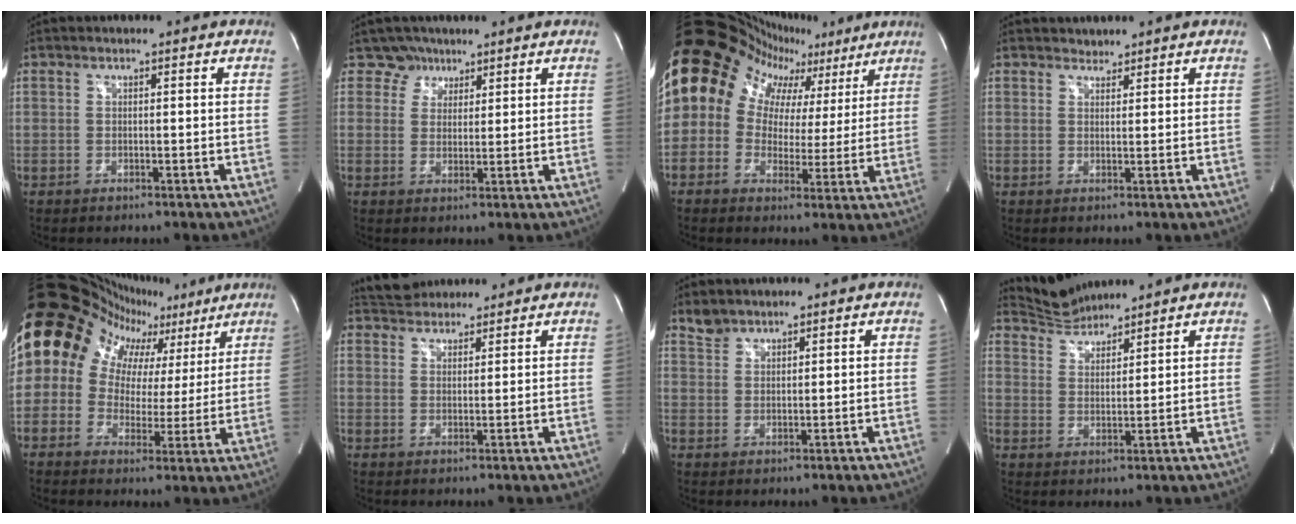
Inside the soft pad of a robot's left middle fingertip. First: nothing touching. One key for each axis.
{"total": 3.3, "fx": 2.4, "fy": 2.2, "fz": -0.8, "tx": 0.024, "ty": -0.007, "tz": 0.034}
{"total": 21.2, "fx": 11.2, "fy": 14.9, "fz": 10.1, "tx": -0.182, "ty": 0.091, "tz": 0.159}
{"total": 1.7, "fx": 1.5, "fy": 0.7, "fz": -0.2, "tx": 0.003, "ty": 0.005, "tz": 0.025}
{"total": 22.0, "fx": 13.4, "fy": 14.5, "fz": 9.8, "tx": -0.183, "ty": 0.087, "tz": 0.186}
{"total": 7.0, "fx": 6.4, "fy": 2.1, "fz": 1.6, "tx": -0.030, "ty": 0.025, "tz": 0.110}
{"total": 2.6, "fx": 2.4, "fy": 1.1, "fz": 0.0, "tx": -0.001, "ty": 0.007, "tz": 0.045}
{"total": 5.7, "fx": 5.6, "fy": 0.2, "fz": -0.2, "tx": -0.006, "ty": 0.011, "tz": 0.114}